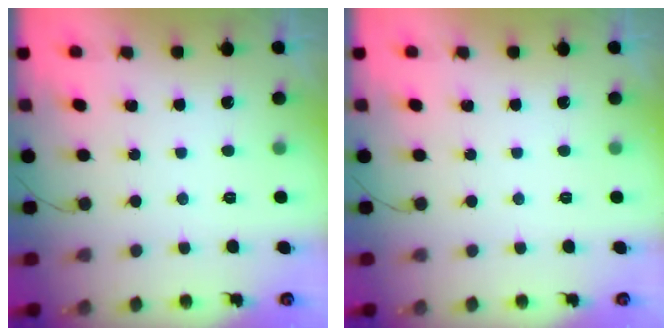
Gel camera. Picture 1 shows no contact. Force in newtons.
{"total": 0.0}